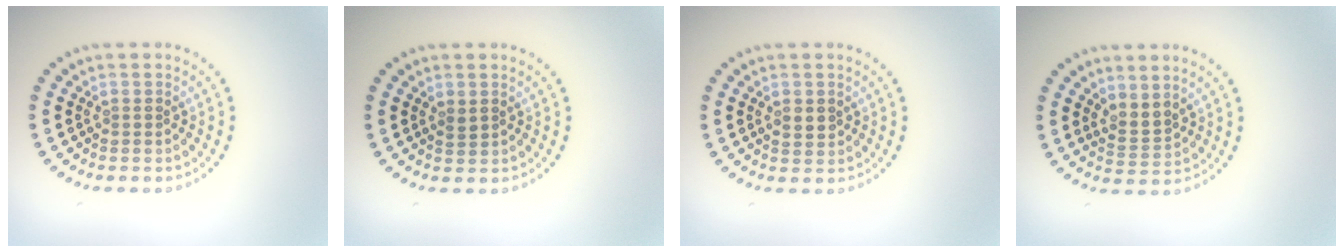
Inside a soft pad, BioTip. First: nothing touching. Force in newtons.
{"total": 0.9, "press": 0.8, "slide": 0.3}
{"total": 1.5, "press": 1.4, "slide": 0.3}
{"total": 2.1, "press": 1.6, "slide": 1.4}